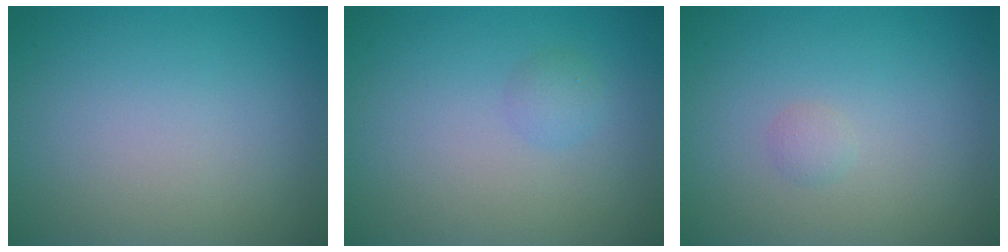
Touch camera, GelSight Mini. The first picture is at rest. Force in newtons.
{"total": 1.0, "press": 1.0, "slide": 0.0}
{"total": 0.7, "press": 0.7, "slide": 0.1}